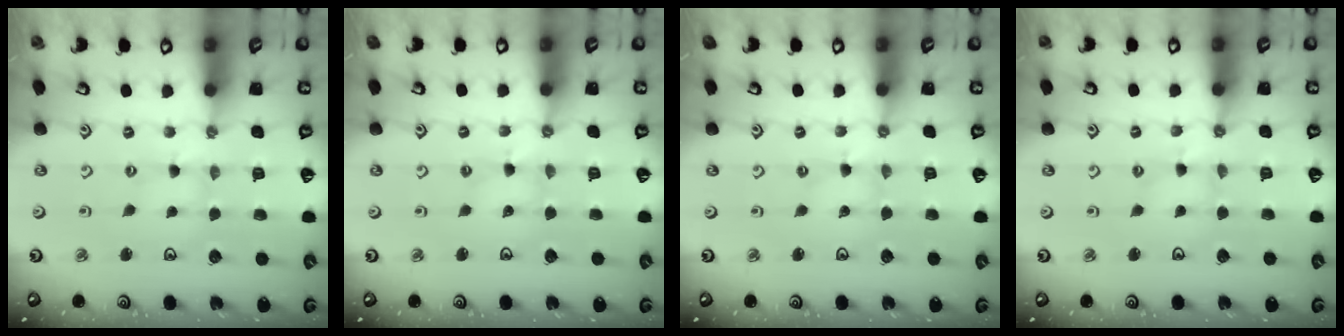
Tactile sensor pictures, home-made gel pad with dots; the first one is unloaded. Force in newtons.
{"total": 2.2, "press": 2.2, "slide": 0.1}
{"total": 0.0}
{"total": 1.6, "press": 1.6, "slide": 0.2}